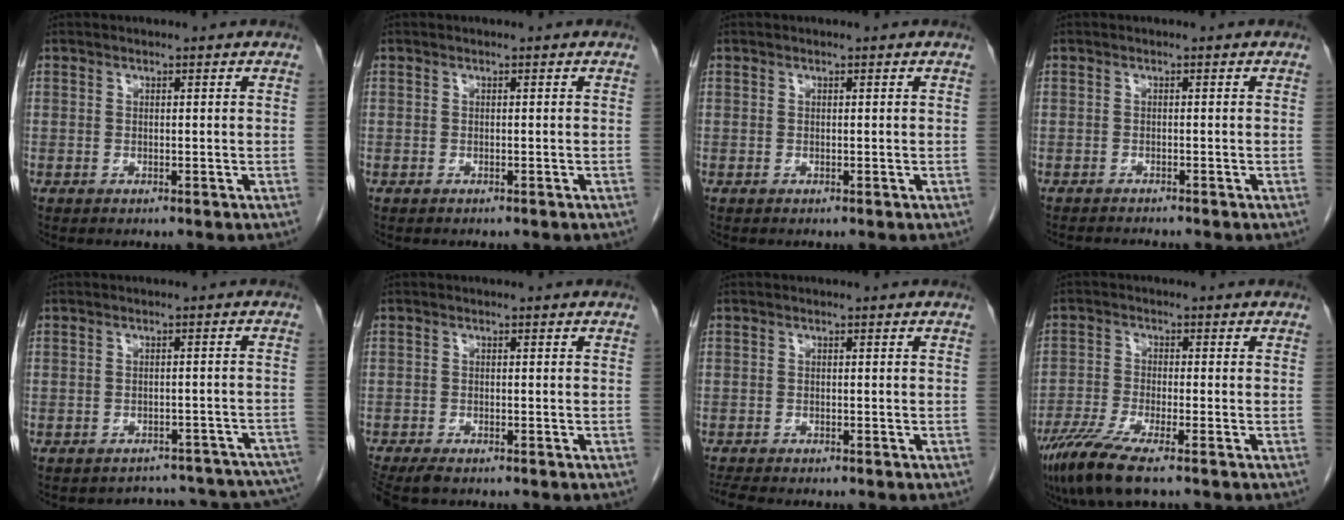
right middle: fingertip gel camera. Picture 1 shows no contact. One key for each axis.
{"total": 0.7, "fx": -0.6, "fy": 0.2, "fz": 0.3, "tx": -0.012, "ty": -0.001, "tz": -0.007}
{"total": 0.0}
{"total": 2.2, "fx": -2.1, "fy": -0.4, "fz": 0.5, "tx": -0.009, "ty": -0.009, "tz": -0.031}
{"total": 14.0, "fx": -13.0, "fy": 4.5, "fz": 2.6, "tx": -0.004, "ty": 0.036, "tz": -0.133}
{"total": 5.0, "fx": -4.1, "fy": 1.5, "fz": 2.5, "tx": -0.042, "ty": -0.012, "tz": -0.068}
{"total": 4.4, "fx": -3.9, "fy": 0.7, "fz": 2.0, "tx": -0.035, "ty": -0.012, "tz": -0.060}
{"total": 8.0, "fx": -5.6, "fy": 0.7, "fz": 5.7, "tx": -0.113, "ty": -0.022, "tz": -0.103}